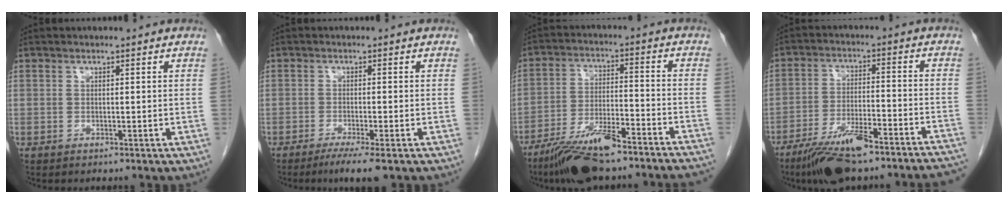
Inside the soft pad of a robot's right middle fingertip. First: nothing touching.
{"total": 4.6, "force": [-3.0, 0.1, 3.4], "torque": [-0.054, -0.013, -0.049]}
{"total": 15.0, "force": [-12.3, 1.2, 8.6], "torque": [-0.135, -0.009, -0.205]}
{"total": 16.5, "force": [-13.6, 1.8, 9.2], "torque": [-0.111, 0.007, -0.212]}